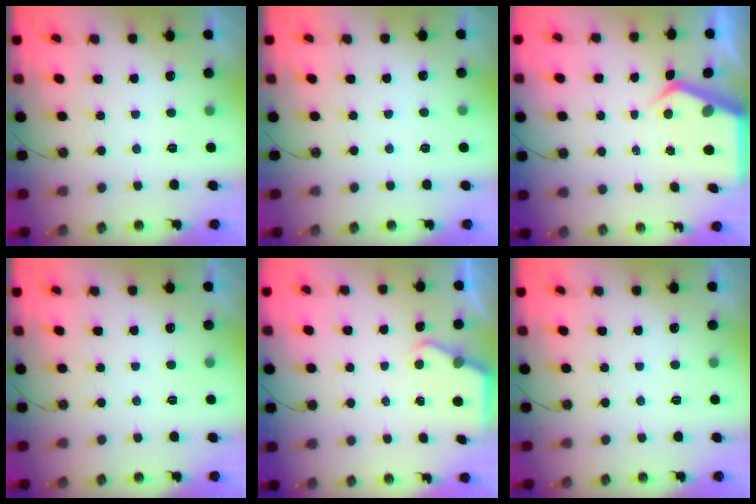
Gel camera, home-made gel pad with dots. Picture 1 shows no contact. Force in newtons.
{"total": 2.5, "press": 2.4, "slide": 0.4}
{"total": 6.0, "press": 6.0, "slide": 0.5}
{"total": 0.0}
{"total": 2.8, "press": 2.8, "slide": 0.0}
{"total": 0.0}